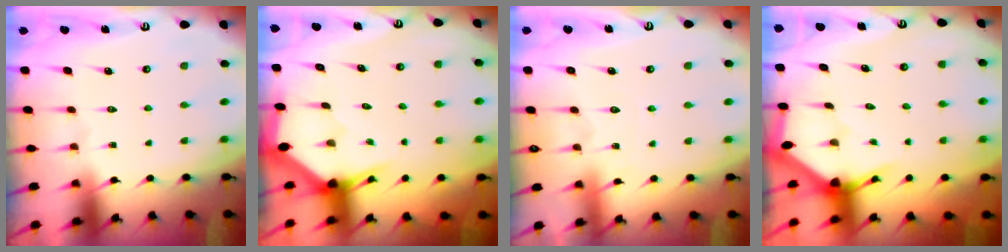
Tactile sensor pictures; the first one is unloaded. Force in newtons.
{"total": 3.0, "press": 3.0, "slide": 0.1}
{"total": 4.3, "press": 4.2, "slide": 0.5}
{"total": 2.9, "press": 2.9, "slide": 0.2}